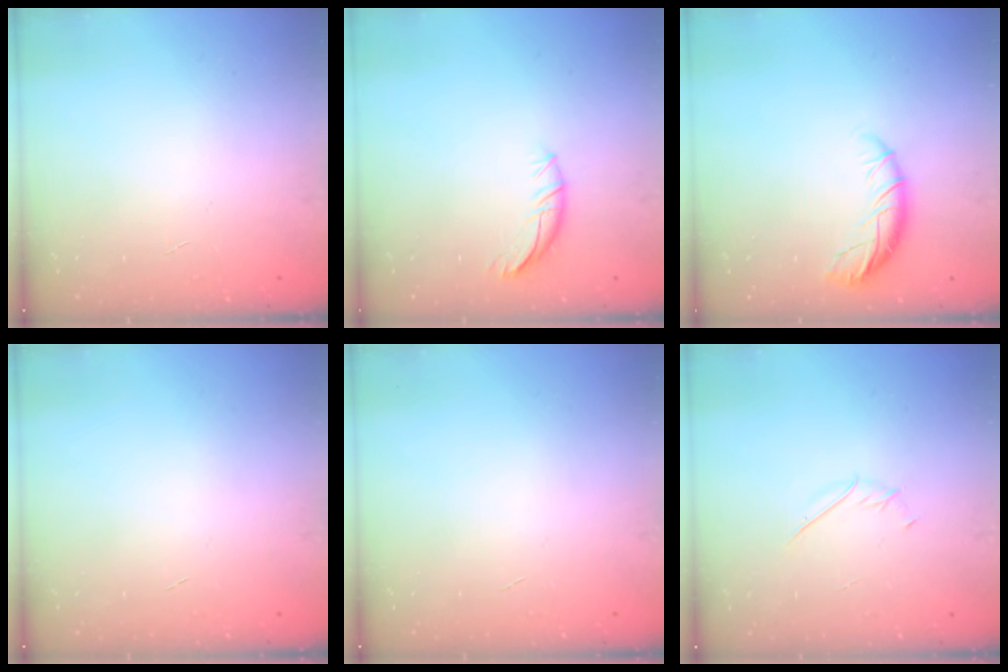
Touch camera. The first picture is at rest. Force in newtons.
{"total": 7.5, "press": 7.5, "slide": 0.7}
{"total": 9.2, "press": 9.1, "slide": 1.3}
{"total": 0.0}
{"total": 0.0}
{"total": 2.0, "press": 2.0, "slide": 0.6}